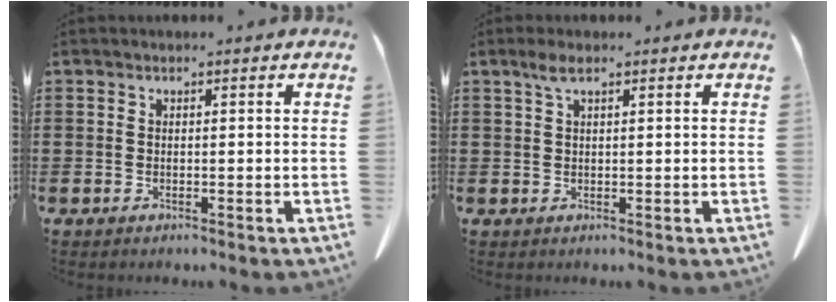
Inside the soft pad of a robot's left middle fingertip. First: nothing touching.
{"total": 2.3, "force": [1.2, 0.6, 1.9], "torque": [-0.042, 0.004, 0.021]}